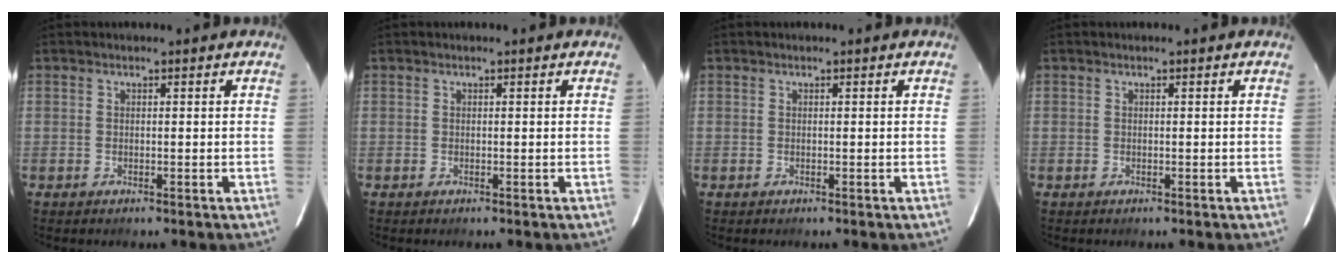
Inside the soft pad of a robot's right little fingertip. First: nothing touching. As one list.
[{"total": 0.0}, {"total": 0.0}, {"total": 0.0}]